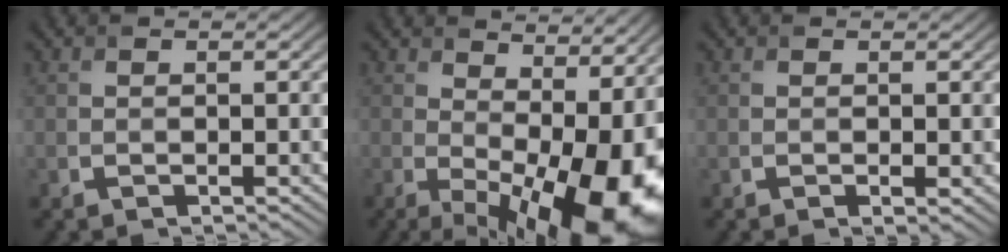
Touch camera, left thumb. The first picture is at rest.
{"total": 16.2, "force": [-1.5, 8.0, 14.0], "torque": [-0.181, -0.035, 0.017]}
{"total": 0.8, "force": [-0.1, 0.1, 0.8], "torque": [-0.014, -0.004, -0.001]}